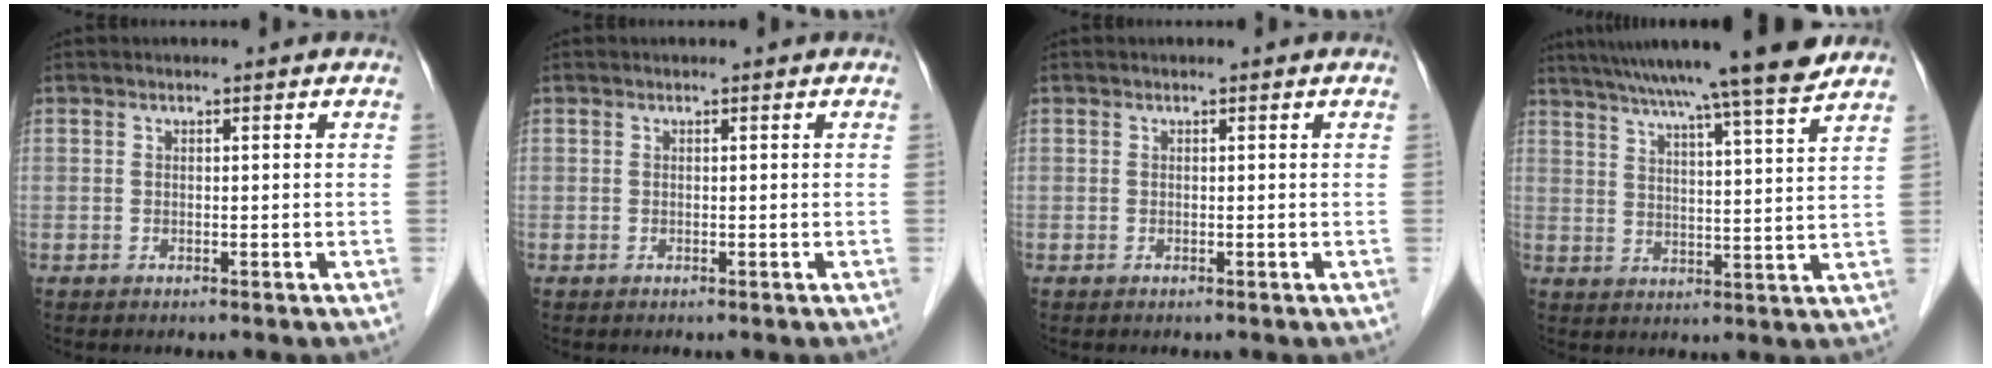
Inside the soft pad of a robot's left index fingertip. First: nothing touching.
{"total": 0.0}
{"total": 0.0}
{"total": 18.3, "force": [15.5, -0.8, 9.8], "torque": [-0.162, 0.007, 0.220]}